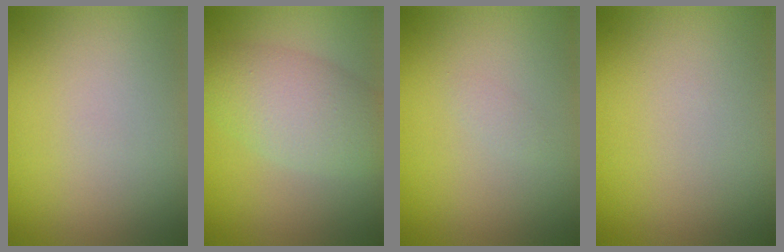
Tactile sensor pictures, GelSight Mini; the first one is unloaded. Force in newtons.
{"total": 5.5, "press": 5.5, "slide": 0.1}
{"total": 0.5, "press": 0.5, "slide": 0.0}
{"total": 0.0}